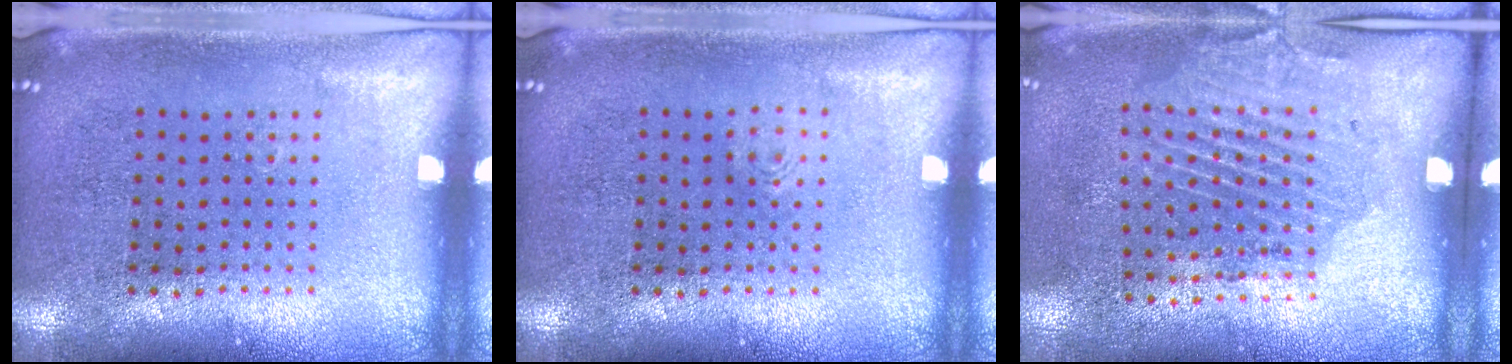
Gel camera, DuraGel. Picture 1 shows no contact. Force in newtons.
{"total": 0.5, "press": 0.5, "slide": 0.1}
{"total": 1.9, "press": 1.2, "slide": 1.5}